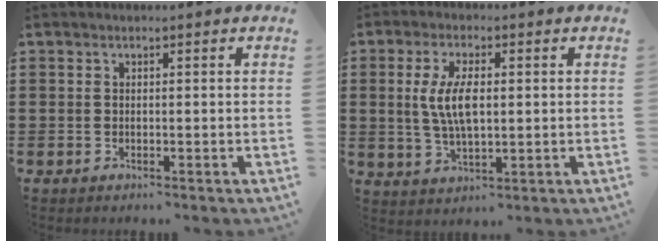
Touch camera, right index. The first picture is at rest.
{"total": 6.7, "force": [0.6, 2.7, 6.1], "torque": [-0.135, 0.004, 0.004]}